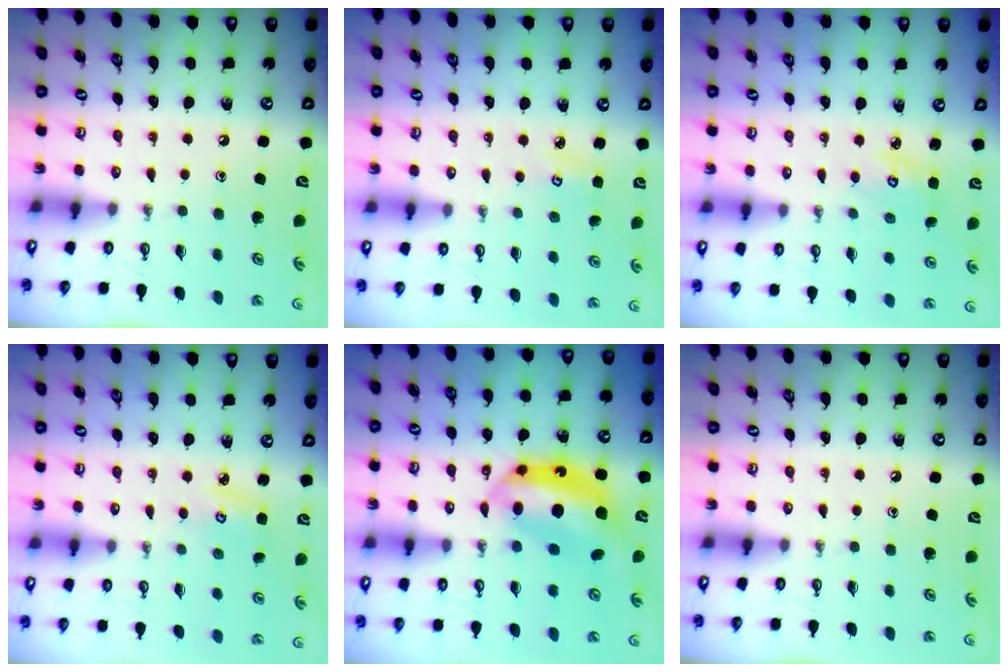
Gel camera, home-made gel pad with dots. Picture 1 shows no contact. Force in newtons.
{"total": 3.2, "press": 3.2, "slide": 0.4}
{"total": 3.0, "press": 3.0, "slide": 0.1}
{"total": 4.0, "press": 3.9, "slide": 0.4}
{"total": 12.3, "press": 12.2, "slide": 1.0}
{"total": 0.0}